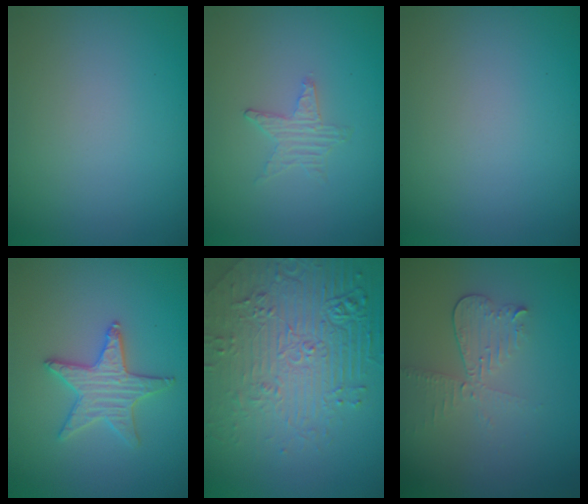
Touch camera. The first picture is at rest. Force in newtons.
{"total": 0.5, "press": 0.5, "slide": 0.1}
{"total": 0.0}
{"total": 3.1, "press": 3.1, "slide": 0.5}
{"total": 6.9, "press": 5.6, "slide": 4.0}
{"total": 3.0, "press": 2.6, "slide": 1.5}